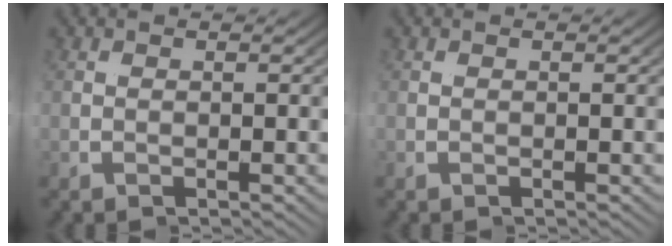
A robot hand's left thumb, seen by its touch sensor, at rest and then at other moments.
{"total": 0.0}